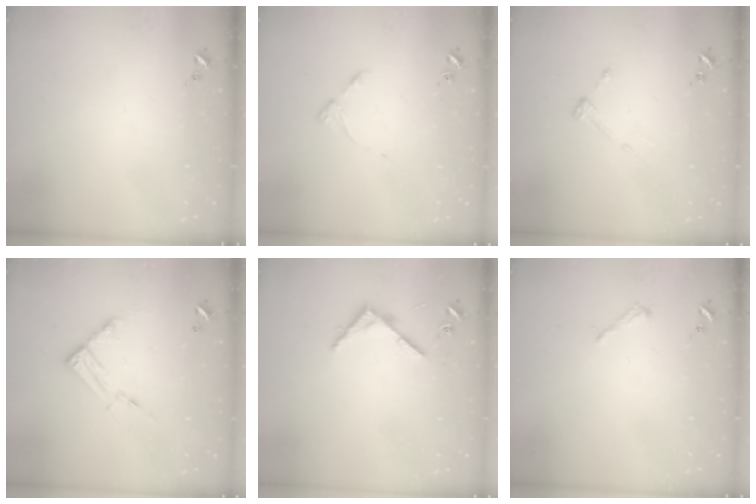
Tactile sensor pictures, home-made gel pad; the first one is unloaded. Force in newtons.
{"total": 3.3, "press": 3.3, "slide": 0.4}
{"total": 4.2, "press": 4.2, "slide": 0.4}
{"total": 11.2, "press": 11.2, "slide": 0.9}
{"total": 4.2, "press": 4.2, "slide": 0.4}
{"total": 2.2, "press": 2.2, "slide": 0.3}